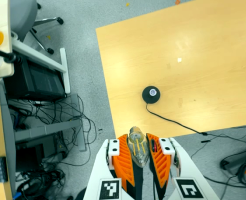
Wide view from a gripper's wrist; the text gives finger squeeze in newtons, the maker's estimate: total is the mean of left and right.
{"total": 22.3, "left": 25.5, "right": 19.0}